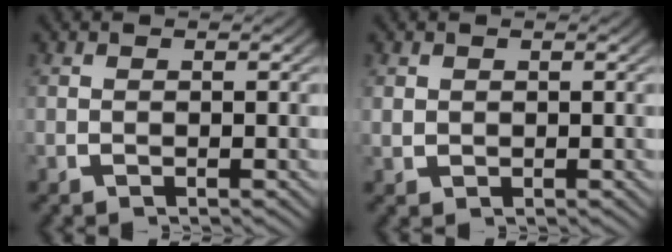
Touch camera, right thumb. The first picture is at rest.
{"total": 1.0, "force": [0.4, 0.9, 0.3], "torque": [-0.008, -0.005, 0.013]}